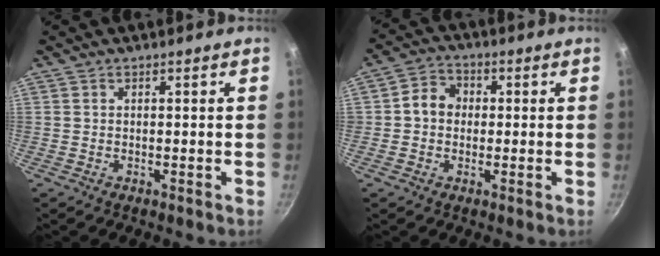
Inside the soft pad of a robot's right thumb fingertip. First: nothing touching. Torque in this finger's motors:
{"motor_torque": [-0.95, 1.57, 1.25, 0.40, 0.11]}